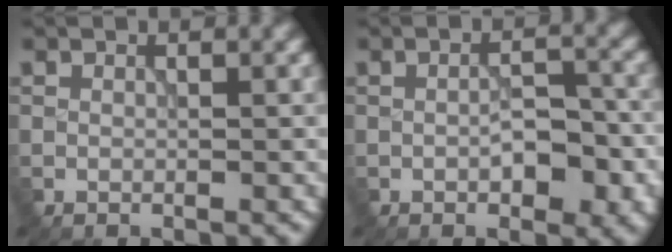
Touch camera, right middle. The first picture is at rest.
{"total": 3.8, "force": [-1.0, 1.7, 3.3], "torque": [-0.054, 0.001, -0.014]}